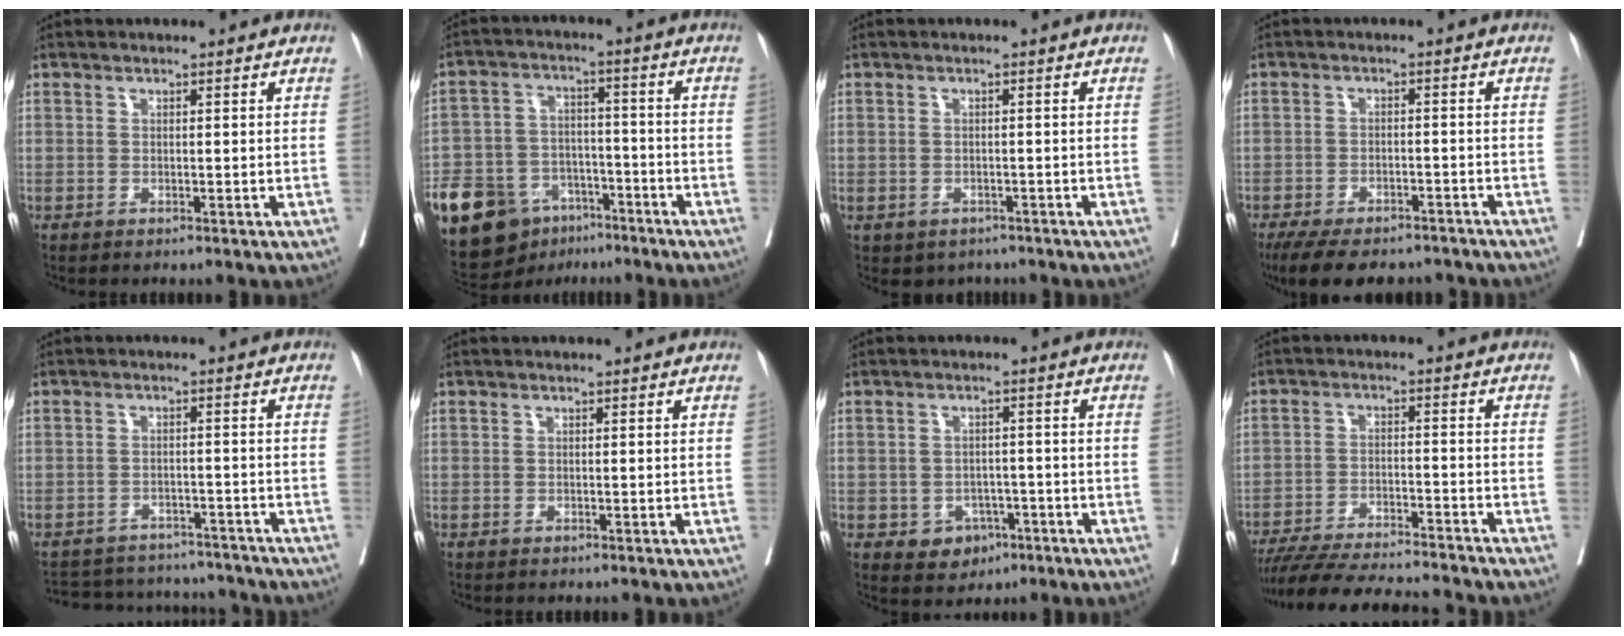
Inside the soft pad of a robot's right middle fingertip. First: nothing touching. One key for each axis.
{"total": 19.4, "fx": -11.9, "fy": 12.0, "fz": 9.5, "tx": -0.229, "ty": 0.014, "tz": -0.195}
{"total": 3.5, "fx": -2.5, "fy": 2.3, "fz": 0.6, "tx": -0.003, "ty": 0.009, "tz": -0.030}
{"total": 13.5, "fx": -11.4, "fy": 4.4, "fz": 5.7, "tx": -0.102, "ty": -0.002, "tz": -0.158}
{"total": 15.0, "fx": -13.9, "fy": 4.6, "fz": 3.3, "tx": -0.067, "ty": 0.014, "tz": -0.173}
{"total": 0.0}
{"total": 4.6, "fx": -2.1, "fy": 3.8, "fz": 1.7, "tx": -0.014, "ty": 0.007, "tz": -0.019}
{"total": 17.4, "fx": -15.9, "fy": 1.1, "fz": 6.9, "tx": -0.119, "ty": -0.024, "tz": -0.240}